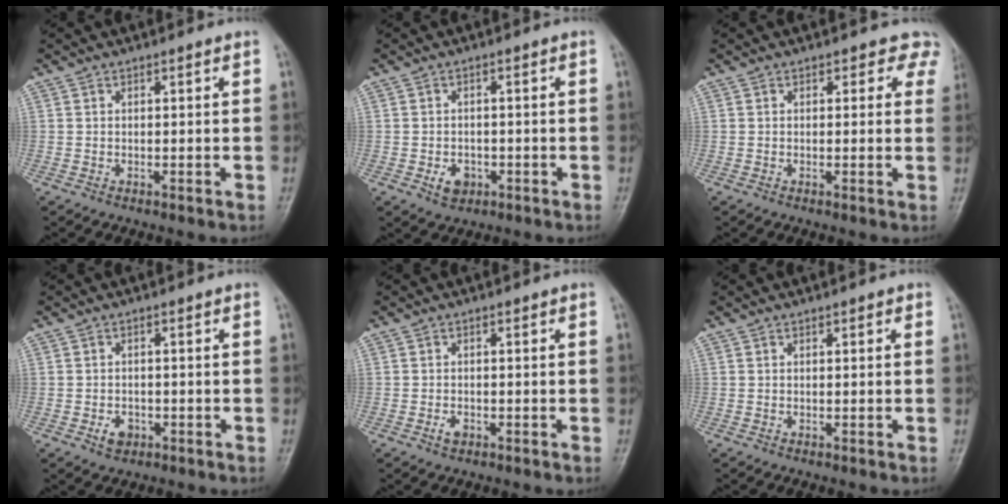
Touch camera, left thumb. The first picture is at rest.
{"total": 3.3, "force": [-1.3, 2.5, 1.6], "torque": [-0.016, 0.003, -0.014]}
{"total": 3.6, "force": [2.5, 2.4, 1.0], "torque": [0.027, -0.008, 0.008]}
{"total": 2.6, "force": [-1.2, 2.0, 1.2], "torque": [-0.012, 0.003, -0.015]}
{"total": 1.4, "force": [-0.8, 0.9, 0.7], "torque": [-0.014, 0.001, -0.014]}
{"total": 0.5, "force": [0.2, 0.3, 0.4], "torque": [-0.003, 0.001, 0.001]}